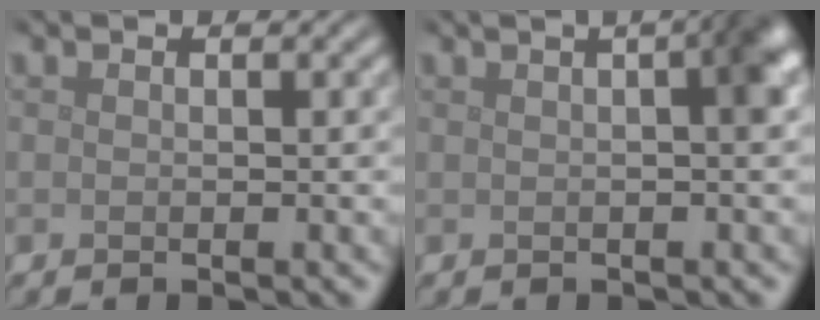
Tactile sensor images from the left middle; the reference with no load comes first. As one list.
[{"total": 5.1, "force": [0.8, 2.1, 4.6], "torque": [-0.021, 0.029, 0.001]}]